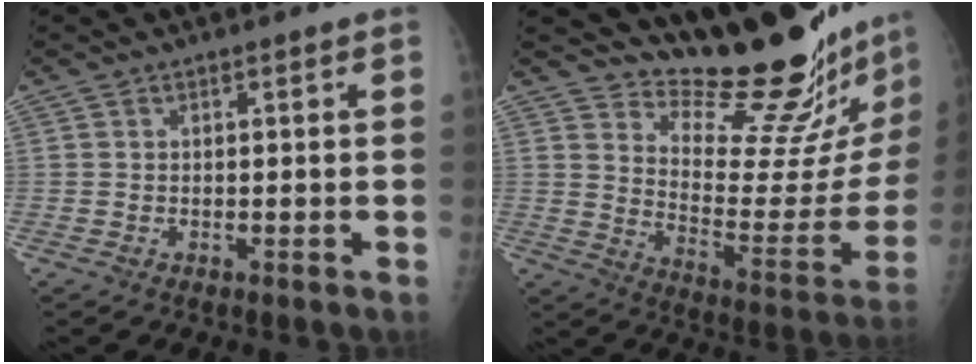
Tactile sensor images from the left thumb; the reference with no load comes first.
{"total": 22.6, "force": [20.6, 2.9, 8.9], "torque": [-0.095, -0.206, 0.286]}